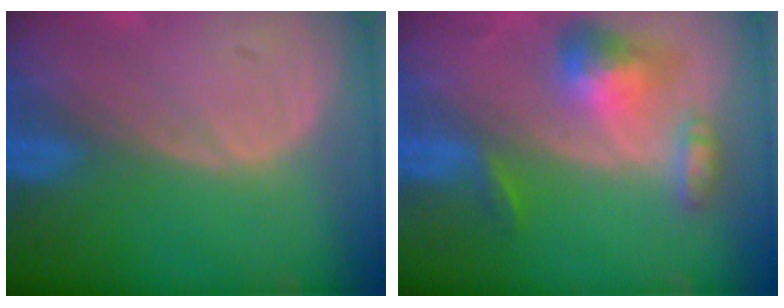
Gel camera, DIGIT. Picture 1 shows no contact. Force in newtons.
{"total": 6.5, "press": 6.0, "slide": 2.4}